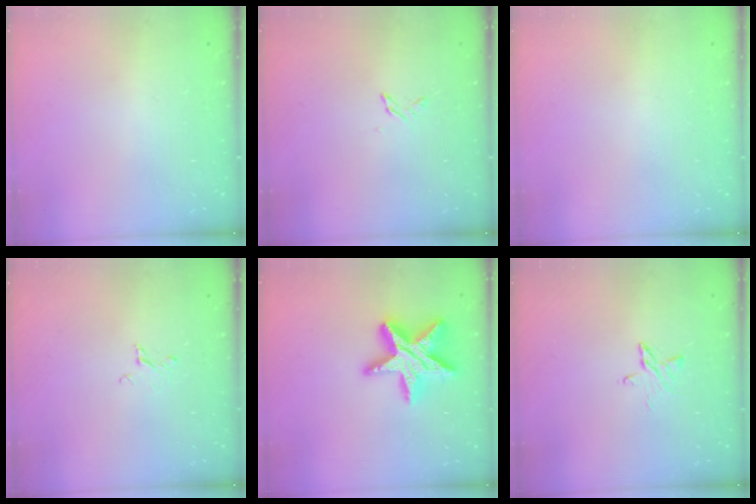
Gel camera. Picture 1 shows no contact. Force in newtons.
{"total": 2.6, "press": 2.6, "slide": 0.3}
{"total": 0.0}
{"total": 2.2, "press": 2.2, "slide": 0.1}
{"total": 18.6, "press": 18.5, "slide": 1.3}
{"total": 4.7, "press": 4.7, "slide": 0.4}